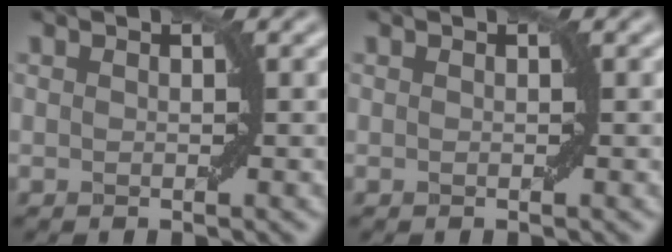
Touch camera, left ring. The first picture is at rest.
{"total": 0.0}